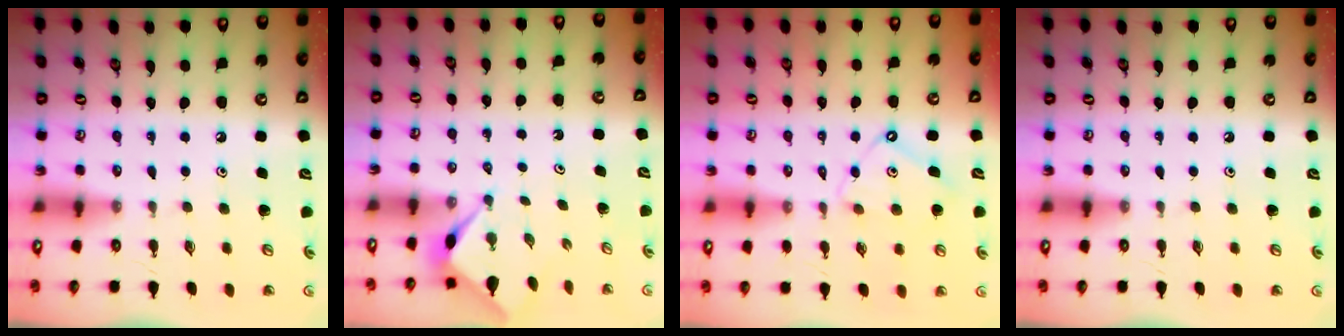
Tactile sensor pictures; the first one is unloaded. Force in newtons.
{"total": 3.6, "press": 3.6, "slide": 0.1}
{"total": 9.2, "press": 9.2, "slide": 0.7}
{"total": 0.0}